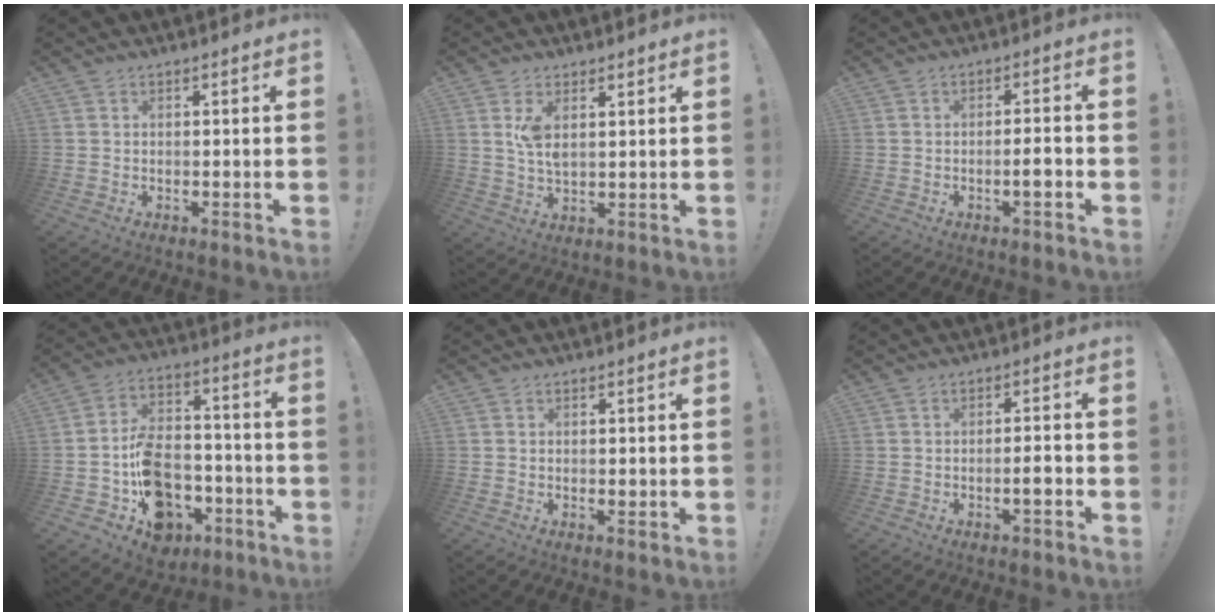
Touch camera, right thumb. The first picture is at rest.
{"total": 5.6, "force": [2.5, 2.7, 4.2], "torque": [-0.068, -0.014, 0.044]}
{"total": 4.7, "force": [-1.9, 0.3, 4.3], "torque": [-0.058, -0.003, -0.035]}
{"total": 15.2, "force": [-6.1, 11.3, 8.1], "torque": [-0.124, 0.047, -0.095]}
{"total": 0.7, "force": [0.2, 0.3, 0.6], "torque": [-0.005, -0.003, 0.002]}
{"total": 4.2, "force": [-1.8, 0.2, 3.8], "torque": [-0.059, -0.001, -0.033]}